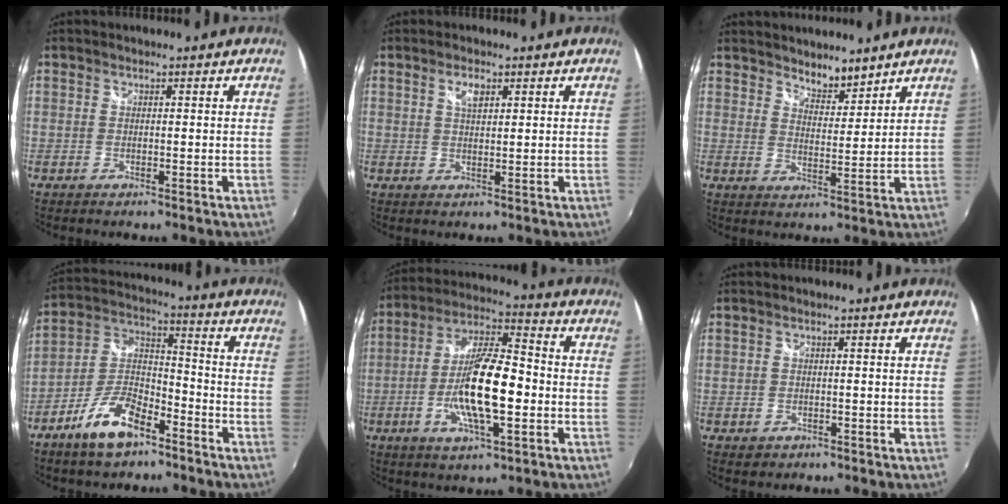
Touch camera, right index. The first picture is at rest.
{"total": 2.7, "force": [1.4, 1.2, 2.1], "torque": [-0.035, 0.002, 0.023]}
{"total": 5.0, "force": [4.5, 1.6, 1.8], "torque": [-0.018, -0.002, 0.074]}
{"total": 11.5, "force": [-7.4, 4.7, 7.4], "torque": [-0.155, 0.014, -0.134]}
{"total": 15.3, "force": [-3.4, 4.3, 14.3], "torque": [-0.276, -0.002, -0.065]}
{"total": 1.6, "force": [-0.6, 1.4, 0.5], "torque": [-0.010, -0.005, -0.007]}